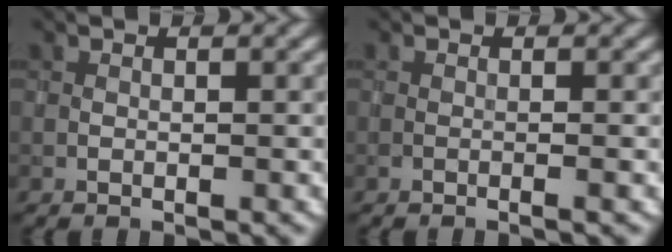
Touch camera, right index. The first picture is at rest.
{"total": 0.9, "force": [-0.2, 0.2, 0.8], "torque": [-0.011, -0.005, -0.009]}